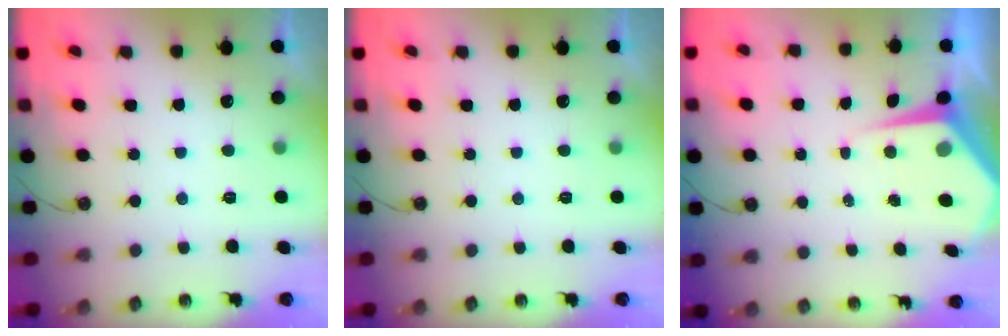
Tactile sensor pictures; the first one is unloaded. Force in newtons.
{"total": 0.0}
{"total": 6.6, "press": 6.6, "slide": 0.6}